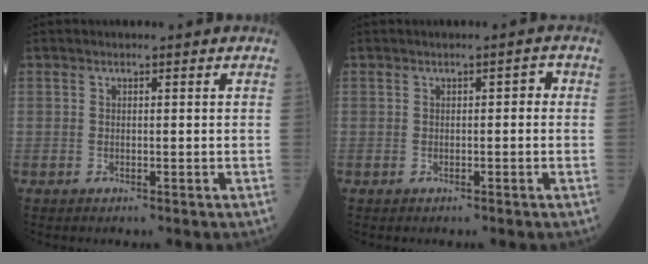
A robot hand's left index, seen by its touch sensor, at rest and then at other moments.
{"total": 1.0, "force": [0.0, 0.4, 0.9], "torque": [-0.007, 0.004, -0.002]}